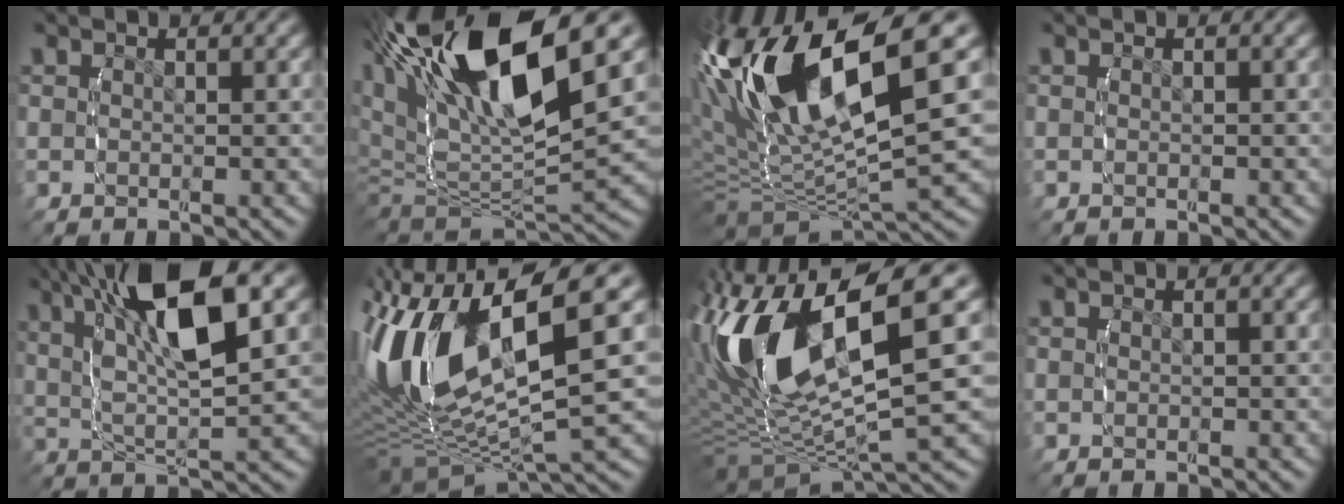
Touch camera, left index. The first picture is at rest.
{"total": 16.0, "force": [3.2, 9.7, 12.3], "torque": [-0.249, -0.006, 0.049]}
{"total": 14.9, "force": [1.8, 9.1, 11.6], "torque": [-0.266, -0.017, 0.035]}
{"total": 0.0}
{"total": 9.7, "force": [3.3, 4.5, 8.0], "torque": [-0.148, 0.022, 0.039]}
{"total": 15.8, "force": [0.4, 10.6, 11.7], "torque": [-0.259, -0.003, 0.000]}
{"total": 14.2, "force": [0.3, 8.7, 11.2], "torque": [-0.250, -0.016, 0.008]}
{"total": 0.8, "force": [-0.6, 0.1, -0.5], "torque": [0.004, 0.005, -0.014]}